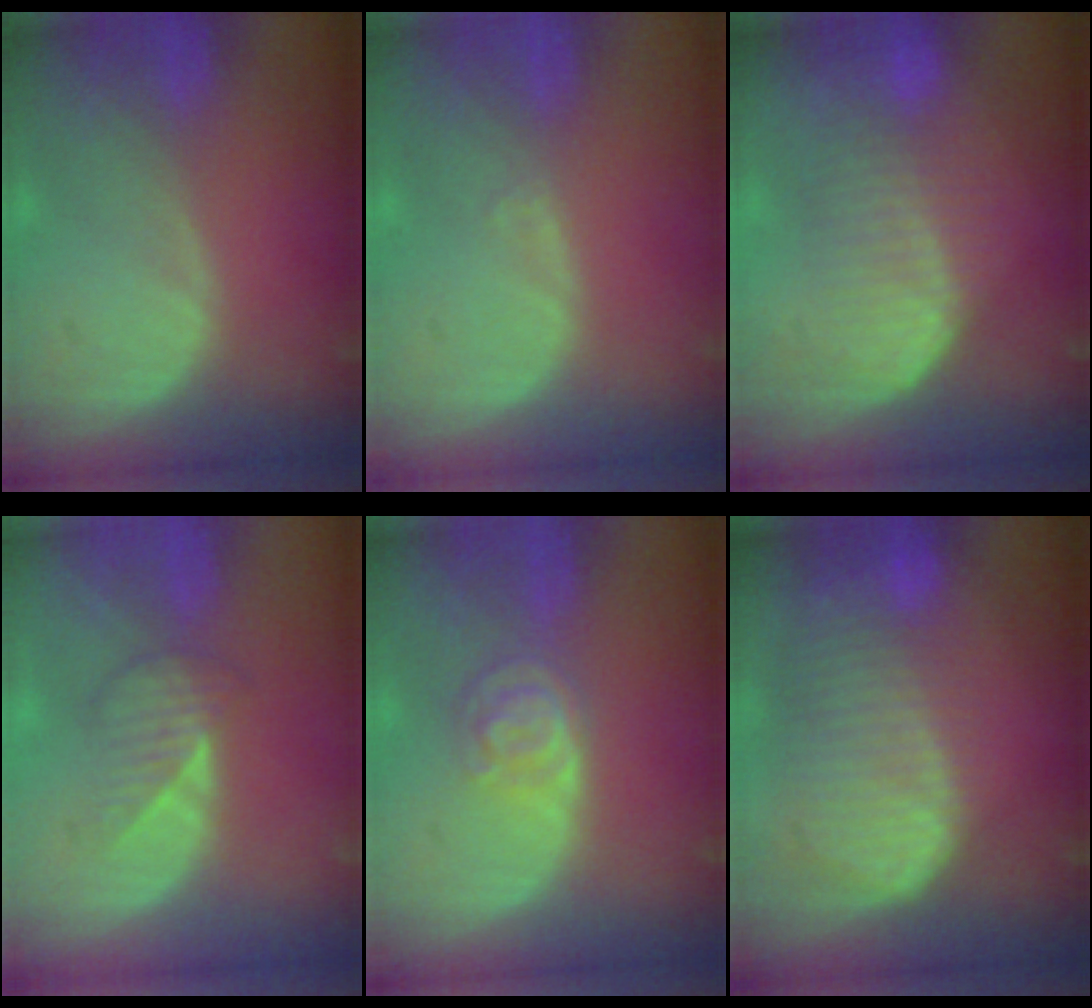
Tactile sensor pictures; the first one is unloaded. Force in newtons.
{"total": 0.6, "press": 0.4, "slide": 0.4}
{"total": 6.8, "press": 6.7, "slide": 1.3}
{"total": 3.5, "press": 3.2, "slide": 1.5}
{"total": 4.6, "press": 3.9, "slide": 2.4}
{"total": 10.4, "press": 9.0, "slide": 5.3}